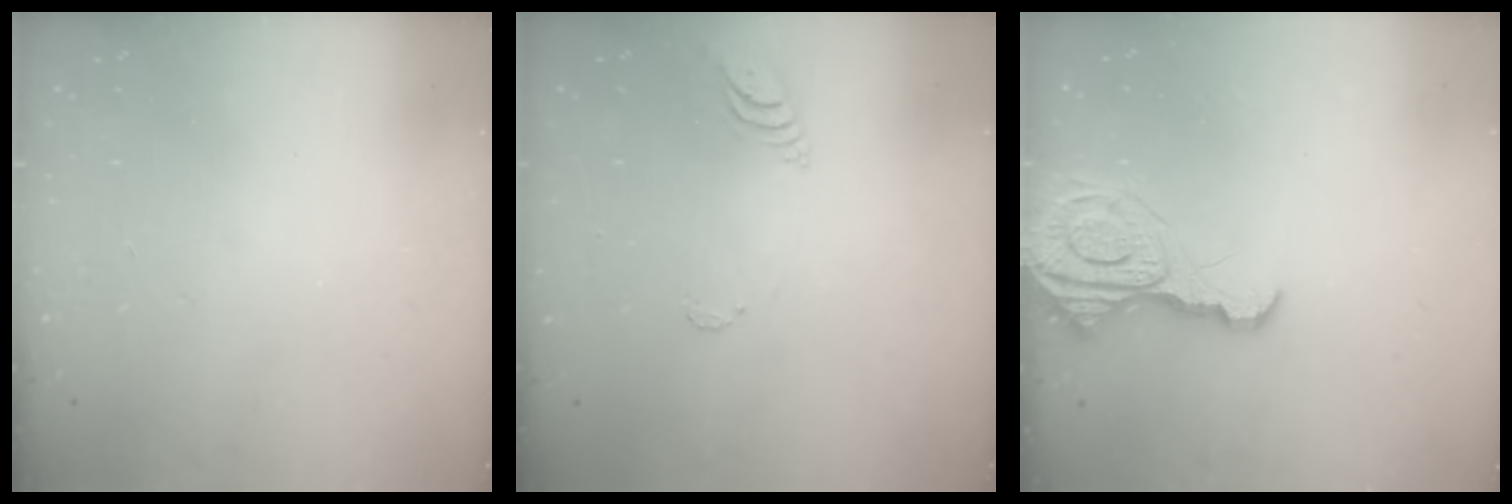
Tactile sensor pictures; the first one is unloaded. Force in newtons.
{"total": 6.3, "press": 6.2, "slide": 0.6}
{"total": 12.8, "press": 12.8, "slide": 1.3}